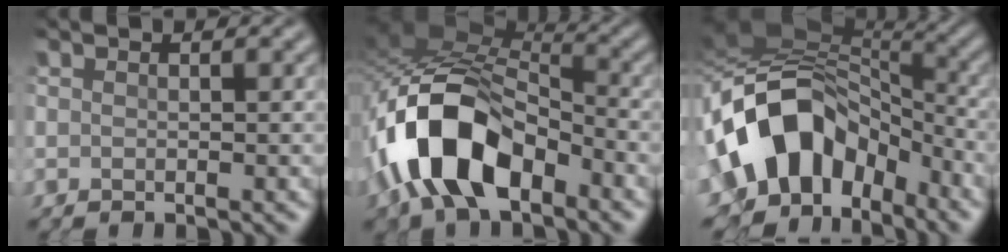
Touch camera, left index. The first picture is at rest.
{"total": 11.9, "force": [-4.5, 6.5, 8.9], "torque": [-0.184, 0.008, -0.084]}
{"total": 12.4, "force": [-2.6, 8.5, 8.7], "torque": [-0.152, 0.014, -0.055]}